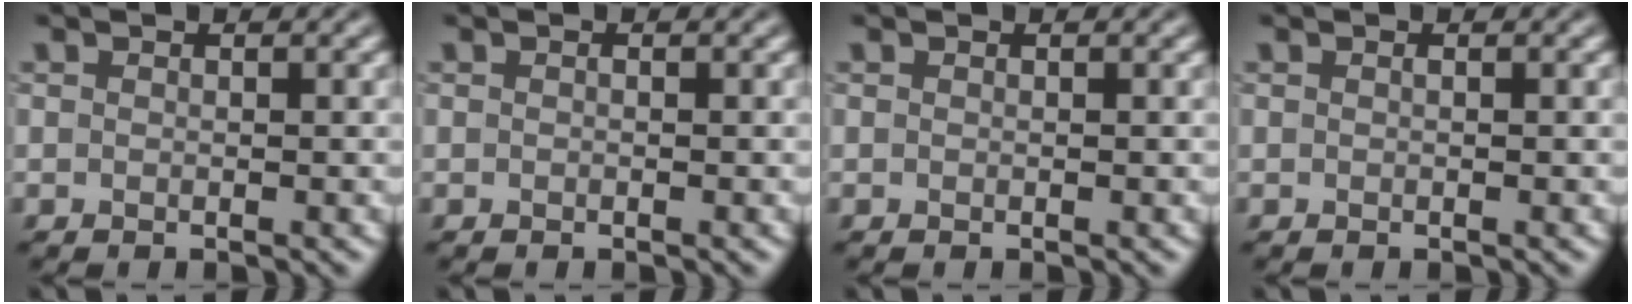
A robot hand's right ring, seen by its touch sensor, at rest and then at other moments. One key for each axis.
{"total": 0.0}
{"total": 0.0}
{"total": 0.0}